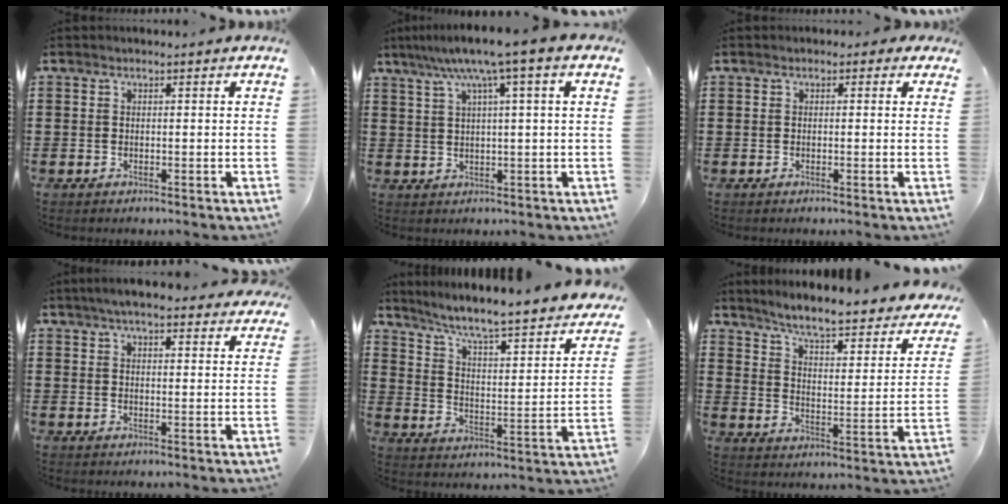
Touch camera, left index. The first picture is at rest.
{"total": 6.7, "force": [3.1, -0.3, 6.0], "torque": [-0.123, -0.006, 0.048]}
{"total": 0.8, "force": [-0.1, 0.7, 0.5], "torque": [-0.011, 0.005, -0.004]}
{"total": 5.4, "force": [4.9, 0.7, 2.3], "torque": [-0.057, -0.007, 0.089]}
{"total": 5.8, "force": [4.6, 0.0, 3.5], "torque": [-0.089, -0.046, 0.067]}
{"total": 5.8, "force": [5.0, -0.2, 2.9], "torque": [-0.077, -0.040, 0.078]}